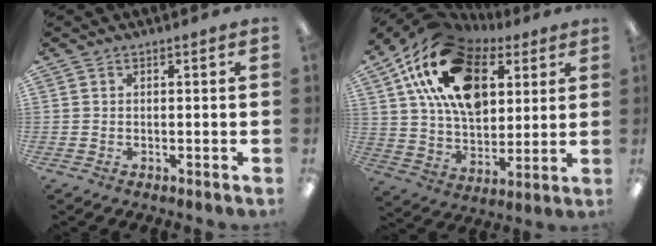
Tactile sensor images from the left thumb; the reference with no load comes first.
{"total": 22.4, "force": [9.9, 13.9, 14.4], "torque": [-0.260, -0.026, 0.176]}